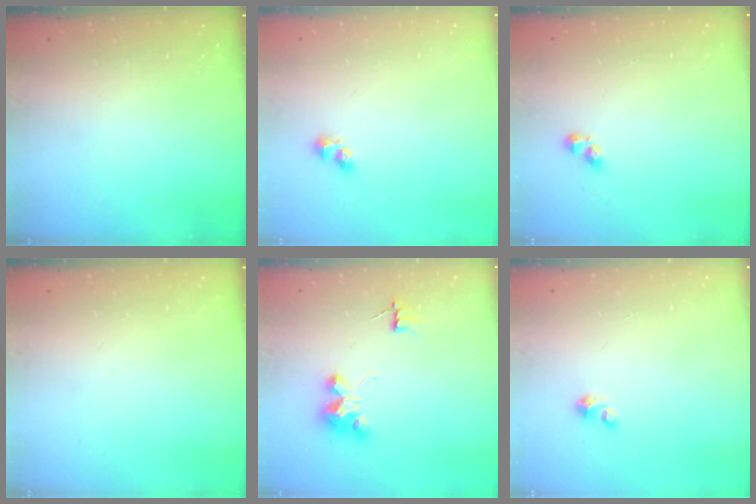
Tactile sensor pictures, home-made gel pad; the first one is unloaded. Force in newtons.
{"total": 2.7, "press": 2.5, "slide": 1.0}
{"total": 2.8, "press": 2.8, "slide": 0.3}
{"total": 0.0}
{"total": 4.6, "press": 4.6, "slide": 0.3}
{"total": 2.1, "press": 2.1, "slide": 0.1}